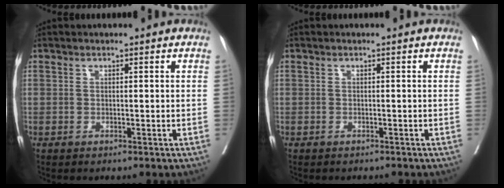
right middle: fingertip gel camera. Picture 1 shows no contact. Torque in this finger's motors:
{"motor_torque": [0.99, -1.14, 0.06, 0.05]}